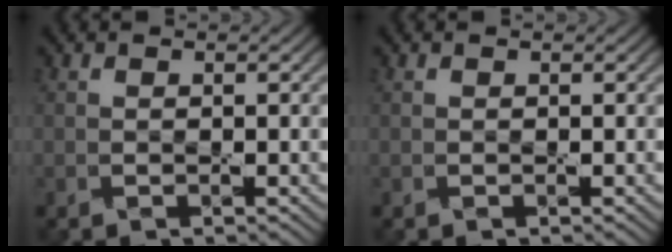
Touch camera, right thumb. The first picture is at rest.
{"total": 0.0}